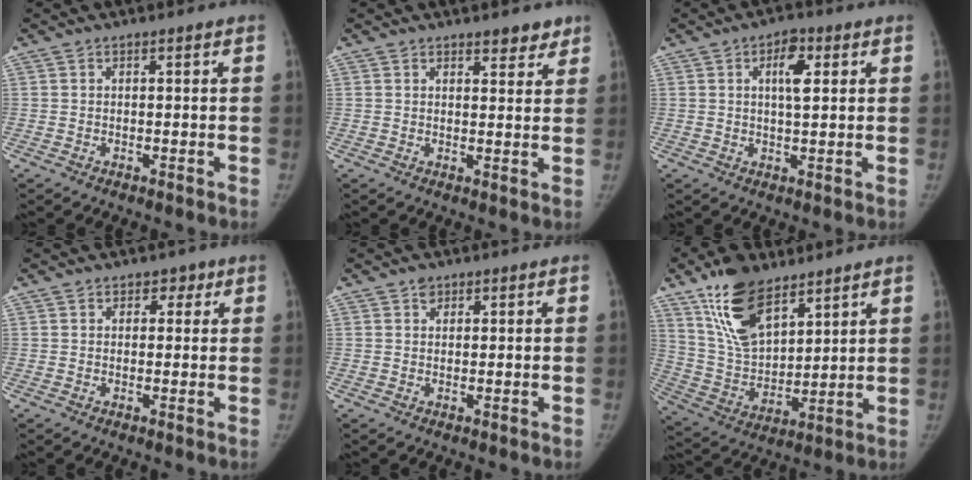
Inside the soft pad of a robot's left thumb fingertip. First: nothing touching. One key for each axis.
{"total": 3.6, "fx": 2.8, "fy": 1.8, "fz": 1.4, "tx": 0.011, "ty": -0.017, "tz": 0.037}
{"total": 5.5, "fx": 1.8, "fy": 2.5, "fz": 4.5, "tx": -0.060, "ty": -0.002, "tz": 0.026}
{"total": 2.5, "fx": 1.3, "fy": 2.1, "fz": 0.7, "tx": 0.018, "ty": -0.004, "tz": 0.010}
{"total": 1.8, "fx": 1.0, "fy": 1.4, "fz": 0.4, "tx": 0.008, "ty": -0.004, "tz": 0.012}
{"total": 15.9, "fx": 10.3, "fy": 7.8, "fz": 9.3, "tx": -0.137, "ty": -0.047, "tz": 0.204}